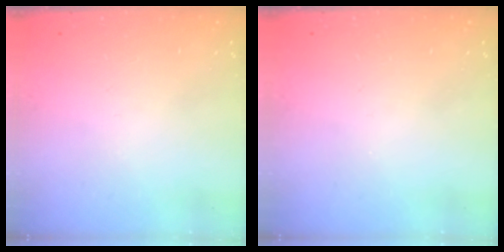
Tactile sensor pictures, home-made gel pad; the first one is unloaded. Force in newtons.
{"total": 0.0}